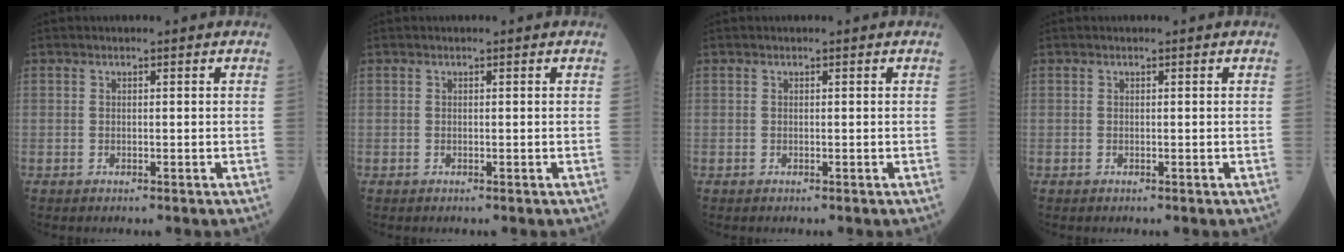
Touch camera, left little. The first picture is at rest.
{"total": 0.0}
{"total": 0.0}
{"total": 0.0}